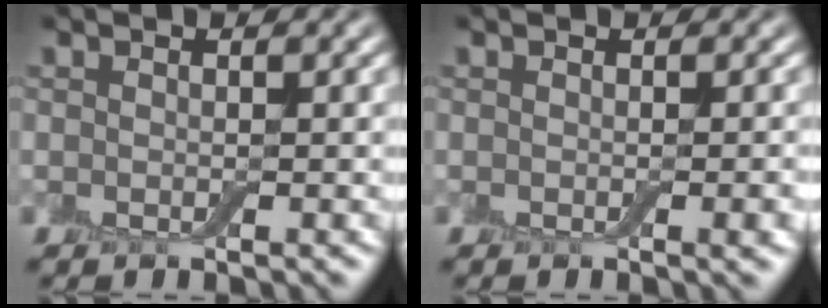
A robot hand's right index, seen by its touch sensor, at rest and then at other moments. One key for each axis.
{"total": 1.6, "fx": -0.3, "fy": 0.4, "fz": 1.5, "tx": -0.016, "ty": -0.002, "tz": -0.003}